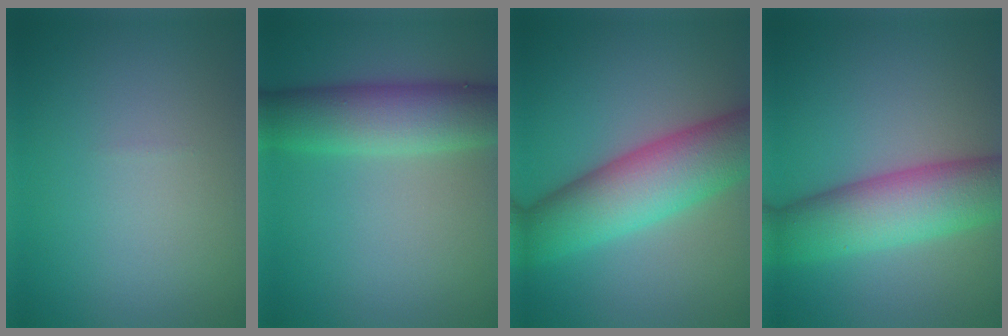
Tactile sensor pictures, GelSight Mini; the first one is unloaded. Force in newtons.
{"total": 6.8, "press": 6.8, "slide": 0.3}
{"total": 8.9, "press": 8.9, "slide": 0.4}
{"total": 8.3, "press": 8.3, "slide": 0.1}